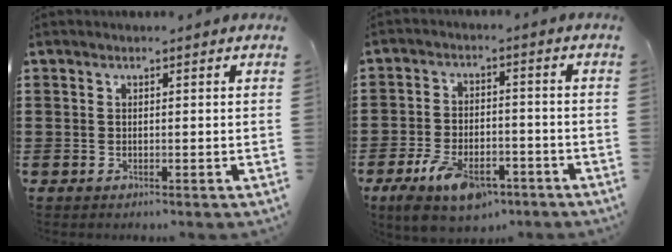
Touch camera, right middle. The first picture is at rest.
{"total": 7.7, "force": [-5.3, 3.1, 4.6], "torque": [-0.092, 0.005, -0.097]}